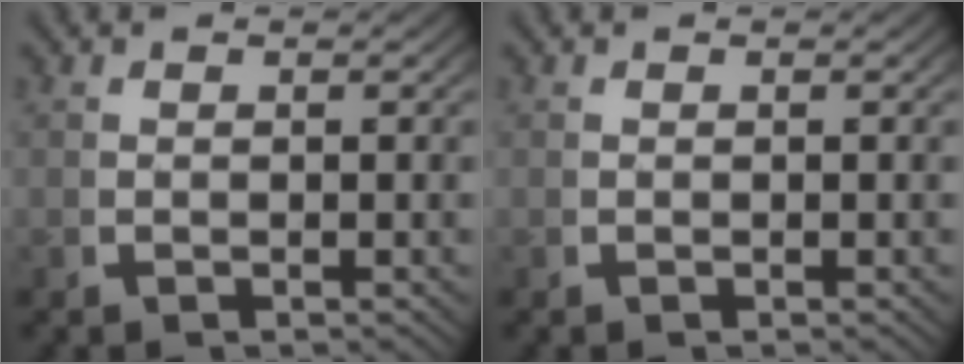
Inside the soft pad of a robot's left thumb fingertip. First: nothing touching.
{"total": 0.0}